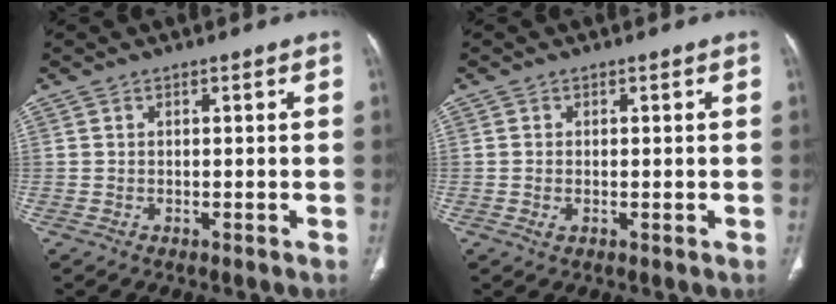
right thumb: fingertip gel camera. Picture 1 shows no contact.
{"total": 1.3, "force": [-0.2, 0.7, 1.0], "torque": [-0.026, 0.003, -0.002]}